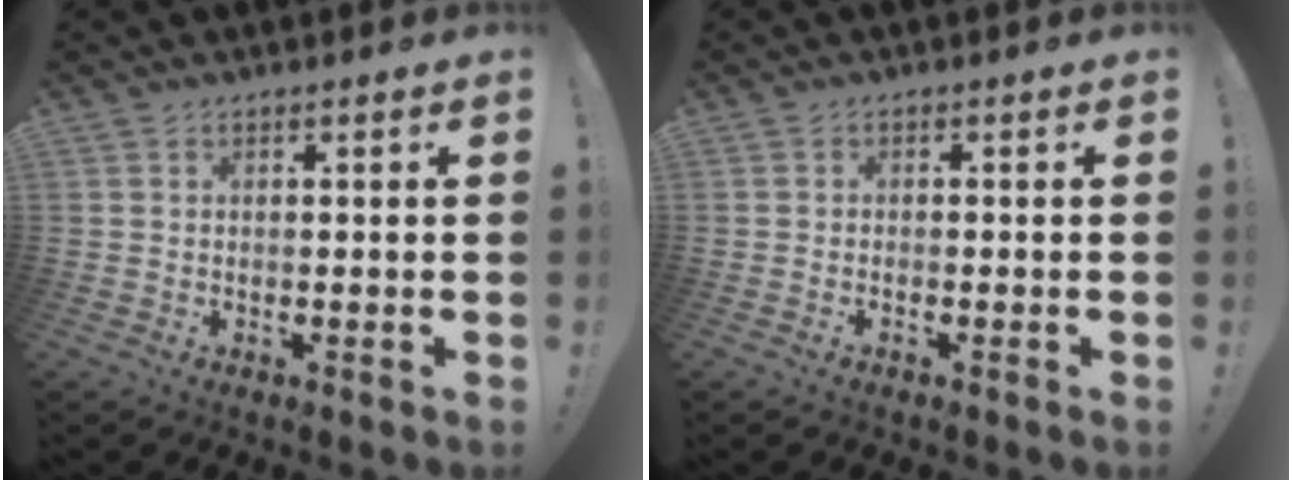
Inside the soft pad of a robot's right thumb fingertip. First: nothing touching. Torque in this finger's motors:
{"motor_torque": [-0.45, 0.11, -0.27, 0.11, -0.01]}